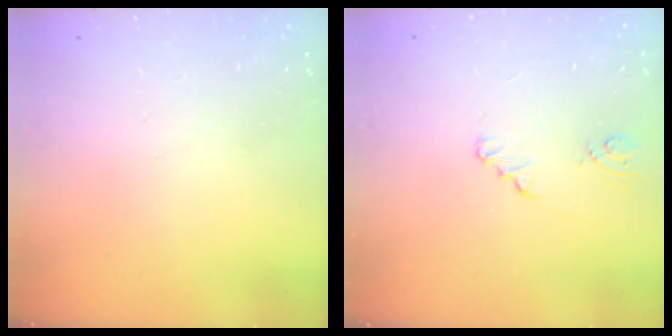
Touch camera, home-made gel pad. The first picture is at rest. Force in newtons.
{"total": 1.3, "press": 1.3, "slide": 0.1}